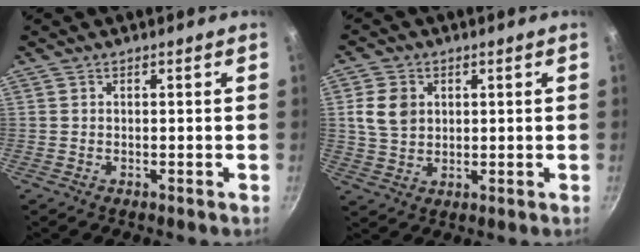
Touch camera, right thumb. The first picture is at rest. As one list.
[{"total": 6.6, "force": [1.6, 5.1, 3.8], "torque": [-0.056, -0.002, 0.029]}]